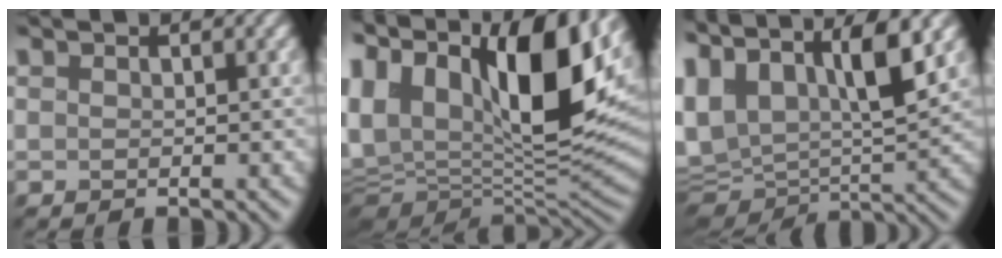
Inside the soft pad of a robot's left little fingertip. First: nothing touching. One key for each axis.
{"total": 19.4, "fx": 7.5, "fy": 9.6, "fz": 15.1, "tx": -0.283, "ty": 0.050, "tz": 0.110}
{"total": 13.9, "fx": 4.9, "fy": 6.0, "fz": 11.6, "tx": -0.221, "ty": 0.015, "tz": 0.085}